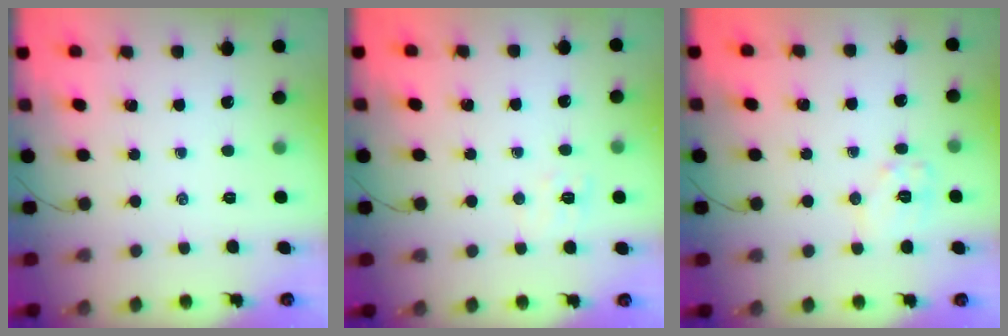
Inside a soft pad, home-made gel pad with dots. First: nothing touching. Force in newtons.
{"total": 6.3, "press": 6.1, "slide": 1.6}
{"total": 7.3, "press": 7.3, "slide": 0.6}